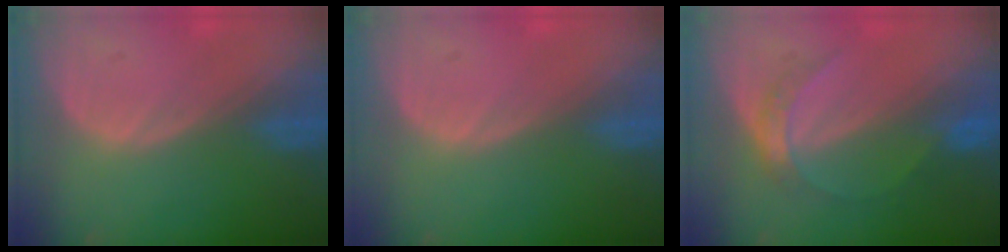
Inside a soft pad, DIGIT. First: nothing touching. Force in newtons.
{"total": 0.0}
{"total": 4.8, "press": 4.5, "slide": 1.6}